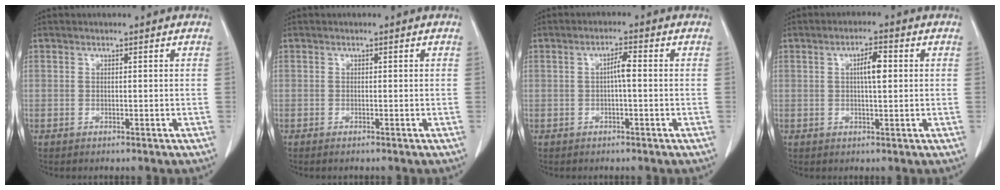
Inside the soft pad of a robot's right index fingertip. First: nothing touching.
{"total": 0.6, "force": [-0.5, 0.1, 0.3], "torque": [-0.007, -0.001, -0.008]}
{"total": 2.4, "force": [0.0, 0.3, 2.4], "torque": [-0.042, 0.004, 0.000]}
{"total": 4.0, "force": [0.8, 0.8, 3.8], "torque": [-0.065, 0.005, 0.011]}